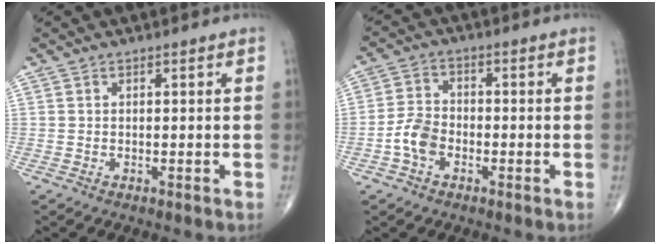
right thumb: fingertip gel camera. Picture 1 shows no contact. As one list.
[{"total": 5.6, "force": [-2.3, 3.8, 3.5], "torque": [-0.061, 0.021, -0.051]}]